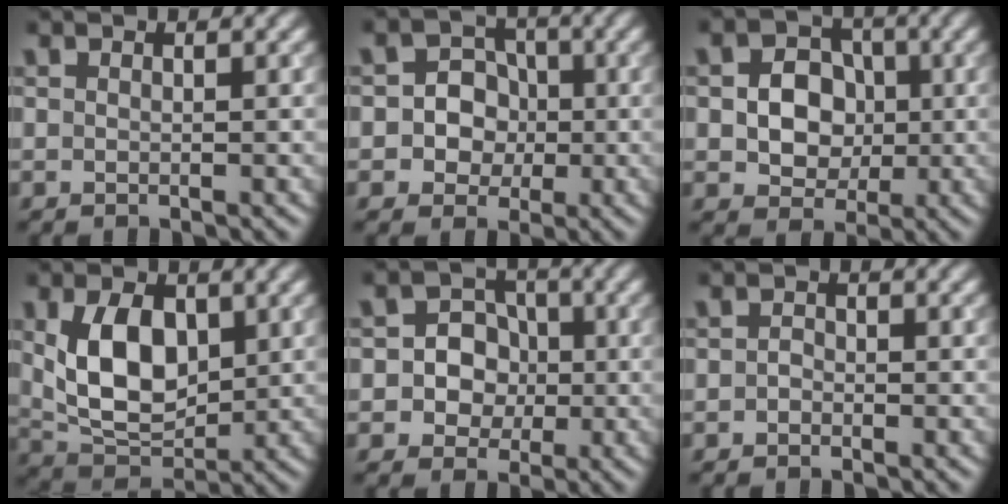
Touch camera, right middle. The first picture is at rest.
{"total": 4.7, "force": [-0.3, 4.4, 1.7], "torque": [-0.007, 0.018, -0.030]}
{"total": 5.3, "force": [-0.2, 4.4, 3.0], "torque": [-0.034, 0.008, -0.013]}
{"total": 7.4, "force": [1.0, 4.5, 5.8], "torque": [-0.118, -0.006, 0.024]}
{"total": 5.0, "force": [-0.3, 4.7, 1.8], "torque": [-0.011, 0.020, -0.032]}
{"total": 0.7, "force": [-0.4, 0.5, 0.3], "torque": [-0.007, 0.000, -0.008]}